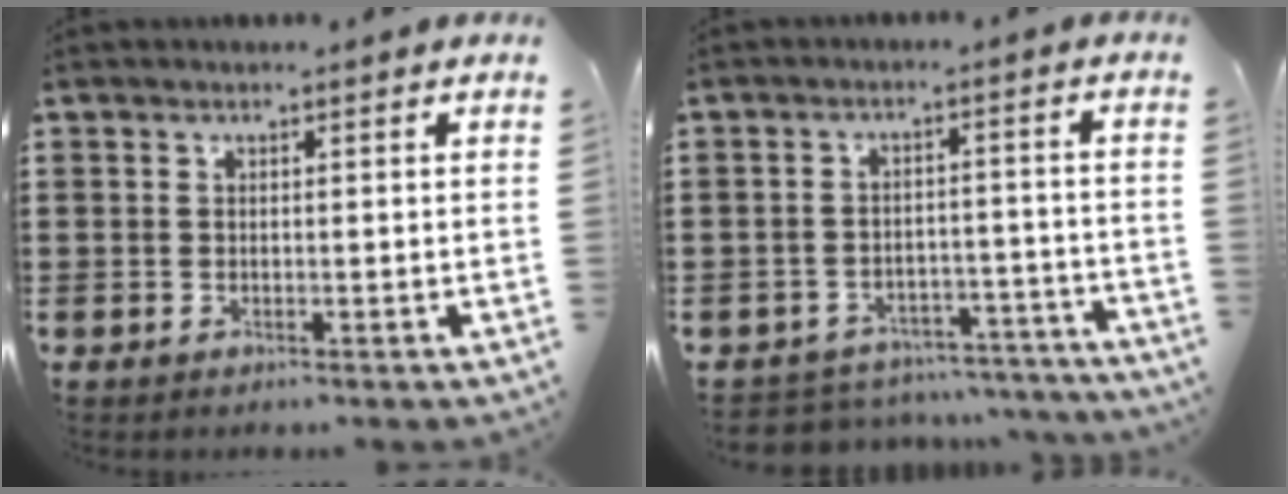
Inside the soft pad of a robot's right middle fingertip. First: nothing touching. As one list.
[{"total": 4.6, "force": [-4.5, 0.6, 0.1], "torque": [-0.004, 0.010, -0.096]}]